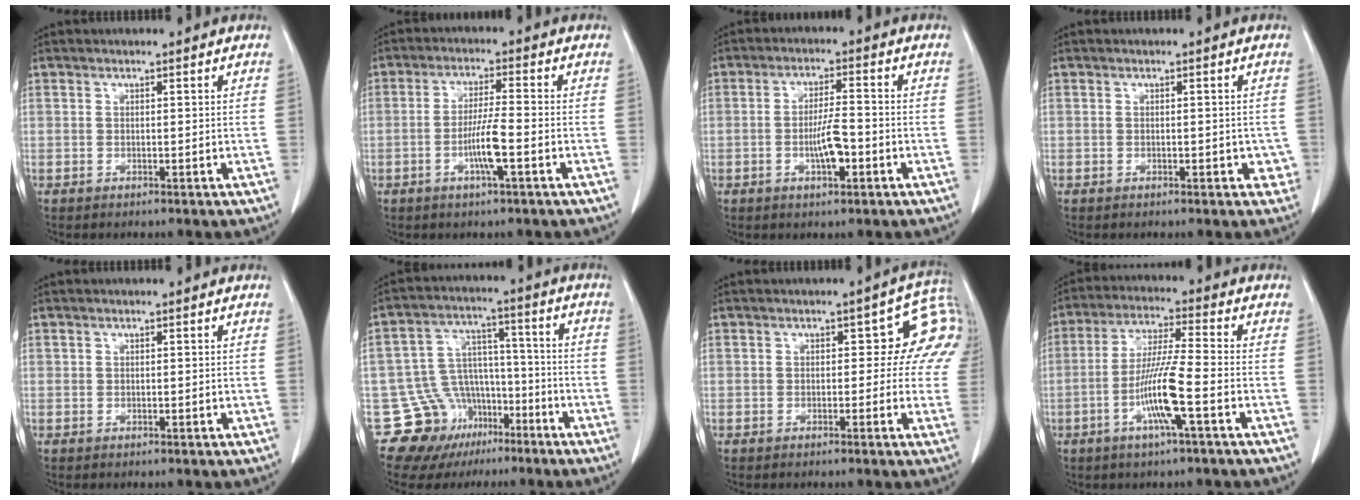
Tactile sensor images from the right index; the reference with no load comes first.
{"total": 5.8, "force": [-2.0, -0.1, 5.4], "torque": [-0.106, -0.002, -0.038]}
{"total": 5.5, "force": [-1.8, 1.0, 5.1], "torque": [-0.096, 0.002, -0.030]}
{"total": 2.5, "force": [-0.7, 1.3, 2.0], "torque": [-0.013, 0.005, -0.008]}
{"total": 0.0}
{"total": 13.5, "force": [-7.8, 10.7, 2.6], "torque": [-0.048, 0.071, -0.112]}
{"total": 6.6, "force": [1.2, 3.6, 5.4], "torque": [-0.047, 0.032, 0.006]}
{"total": 9.7, "force": [-3.4, -0.3, 9.1], "torque": [-0.180, -0.006, -0.068]}